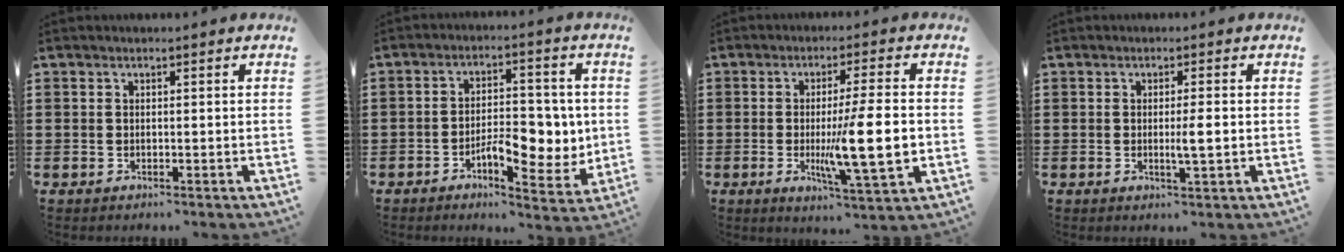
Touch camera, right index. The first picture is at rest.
{"total": 8.5, "force": [-1.7, 4.3, 7.1], "torque": [-0.080, -0.002, -0.034]}
{"total": 12.0, "force": [-1.3, 2.0, 11.7], "torque": [-0.199, -0.020, -0.026]}
{"total": 3.1, "force": [-0.2, 0.3, 3.1], "torque": [-0.053, -0.005, -0.004]}